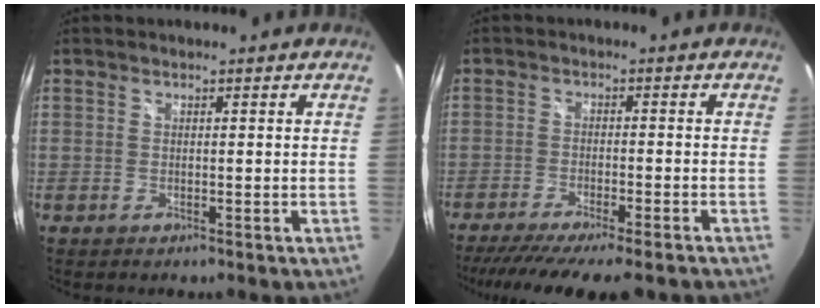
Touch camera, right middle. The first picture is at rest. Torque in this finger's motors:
{"motor_torque": [1.09, -1.04, 0.28, 0.13]}